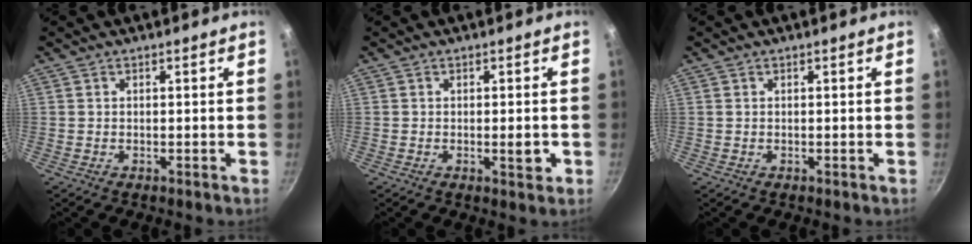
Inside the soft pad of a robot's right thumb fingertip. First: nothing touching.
{"total": 2.6, "force": [-0.5, 0.9, 2.4], "torque": [-0.024, 0.004, -0.005]}
{"total": 0.0}